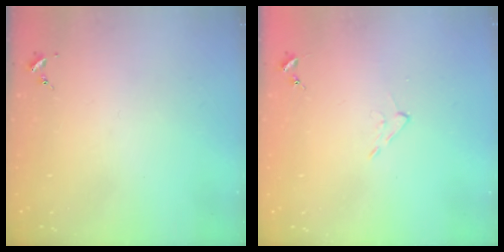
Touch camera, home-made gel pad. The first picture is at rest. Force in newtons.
{"total": 4.3, "press": 4.3, "slide": 0.7}